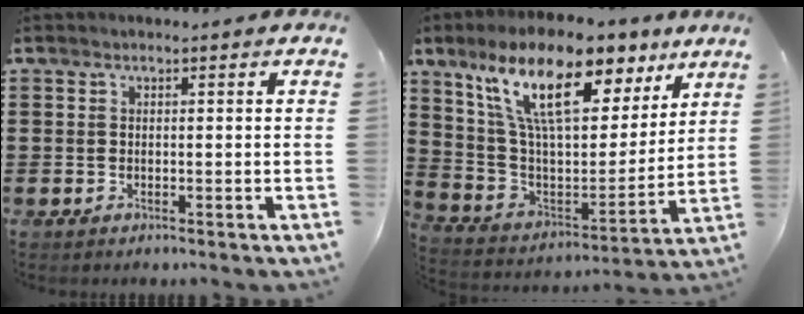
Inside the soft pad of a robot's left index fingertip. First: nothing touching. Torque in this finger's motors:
{"motor_torque": [2.13, 0.00, 1.05, 0.21]}